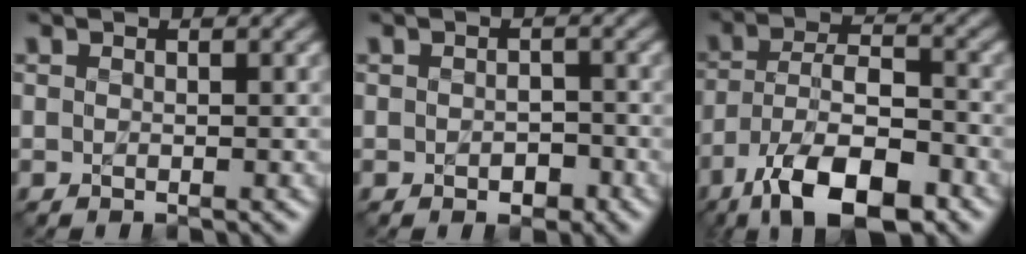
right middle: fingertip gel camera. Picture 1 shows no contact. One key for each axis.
{"total": 1.5, "fx": -0.6, "fy": 1.0, "fz": 1.0, "tx": -0.015, "ty": 0.001, "tz": -0.009}
{"total": 10.5, "fx": -6.2, "fy": 4.3, "fz": 7.3, "tx": -0.133, "ty": -0.001, "tz": -0.114}